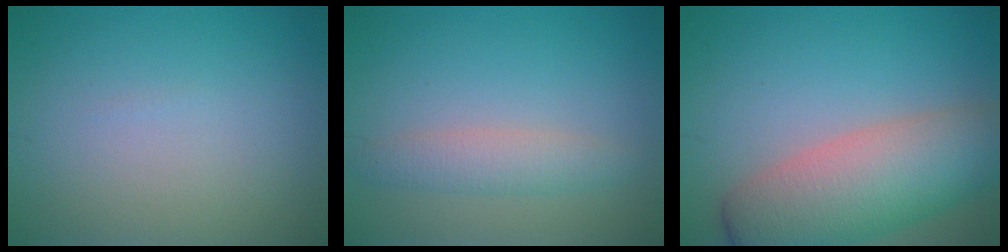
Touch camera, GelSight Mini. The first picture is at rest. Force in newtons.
{"total": 2.5, "press": 2.5, "slide": 0.1}
{"total": 9.1, "press": 9.1, "slide": 0.4}